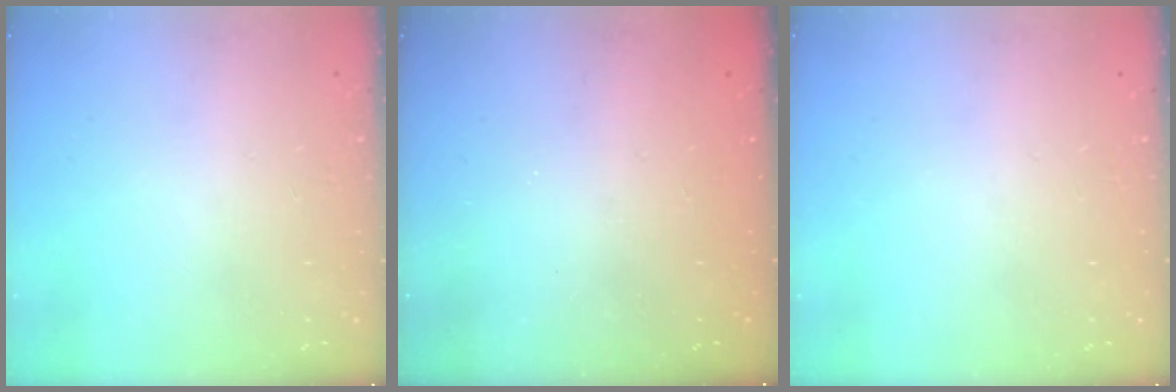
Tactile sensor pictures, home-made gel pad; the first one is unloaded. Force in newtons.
{"total": 2.4, "press": 2.3, "slide": 0.7}
{"total": 0.0}